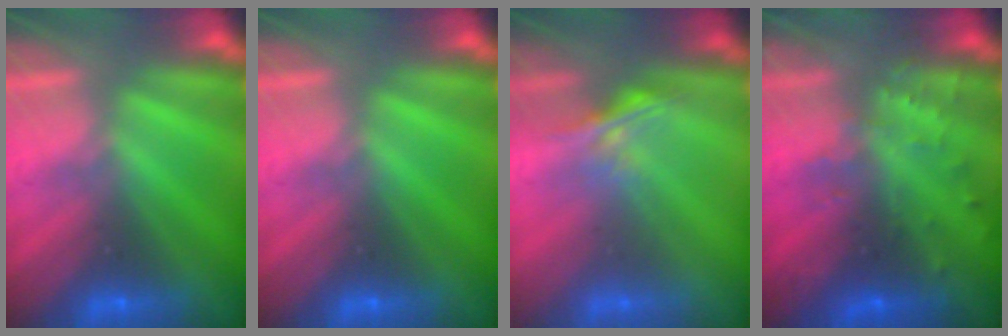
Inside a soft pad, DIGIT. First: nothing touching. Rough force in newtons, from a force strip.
{"total": 0.0}
{"total": 1.4}
{"total": 3.5}